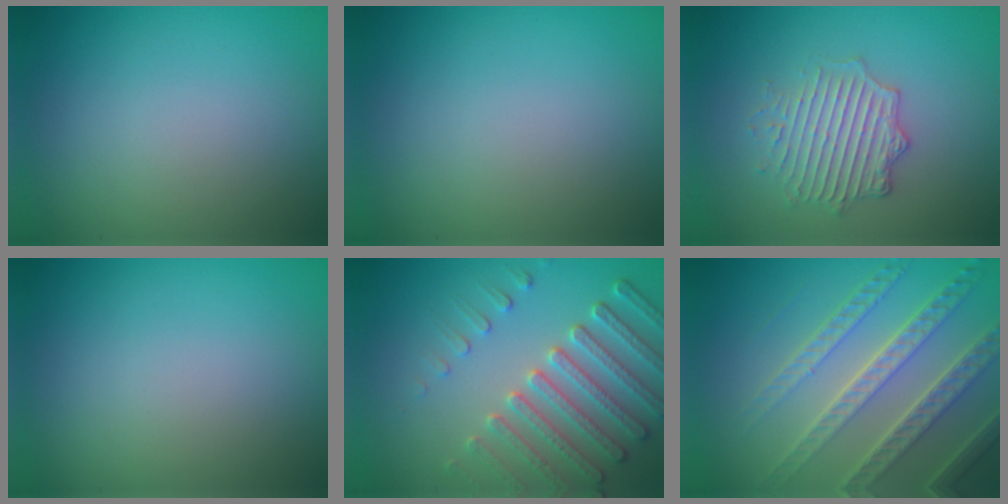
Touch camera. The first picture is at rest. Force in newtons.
{"total": 0.0}
{"total": 3.7, "press": 3.2, "slide": 1.8}
{"total": 0.0}
{"total": 5.2, "press": 4.7, "slide": 2.3}
{"total": 7.2, "press": 5.4, "slide": 4.8}